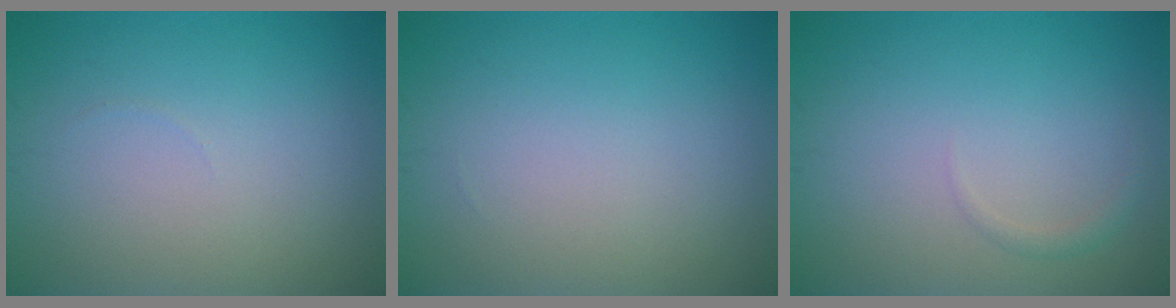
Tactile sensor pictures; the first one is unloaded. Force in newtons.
{"total": 0.0}
{"total": 0.8, "press": 0.8, "slide": 0.0}